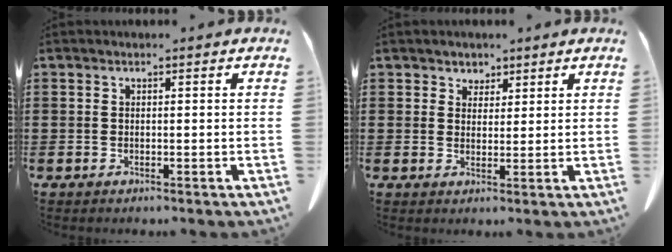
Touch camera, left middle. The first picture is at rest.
{"total": 2.6, "force": [2.1, 1.5, 0.0], "torque": [-0.010, 0.006, 0.041]}